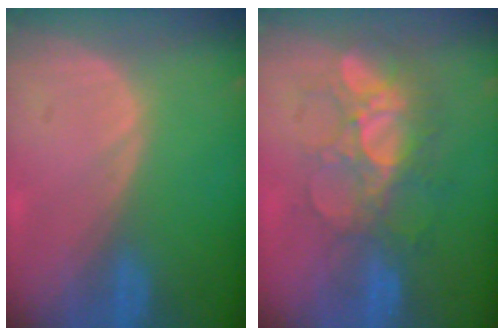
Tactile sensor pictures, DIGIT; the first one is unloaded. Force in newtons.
{"total": 8.7, "press": 7.8, "slide": 3.7}